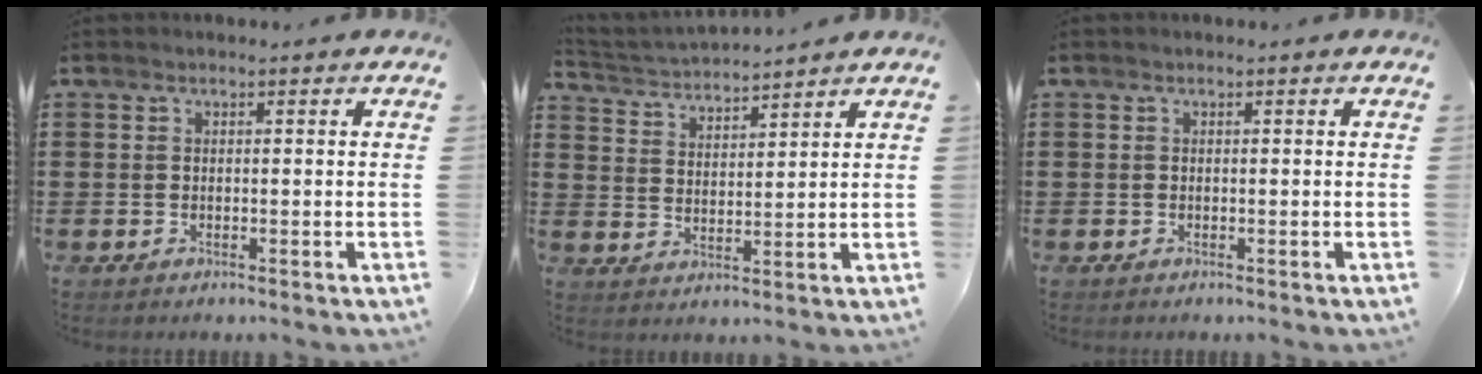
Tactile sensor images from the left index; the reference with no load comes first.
{"total": 3.2, "force": [3.2, 0.1, 0.0], "torque": [-0.017, -0.017, 0.055]}
{"total": 0.0}